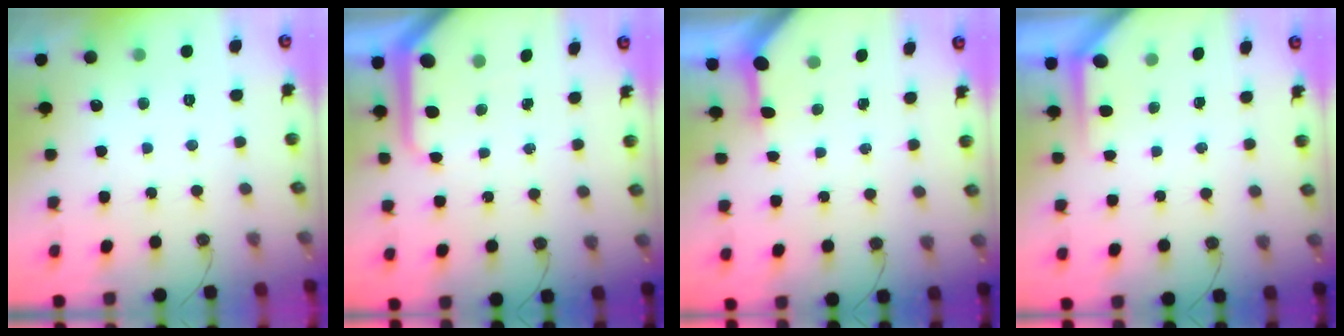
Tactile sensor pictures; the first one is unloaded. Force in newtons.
{"total": 8.3, "press": 8.2, "slide": 0.9}
{"total": 3.1, "press": 3.1, "slide": 0.2}
{"total": 3.8, "press": 3.8, "slide": 0.2}